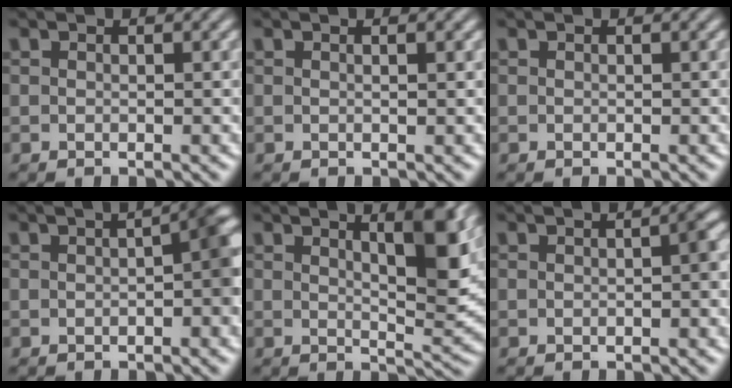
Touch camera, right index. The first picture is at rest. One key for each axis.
{"total": 0.7, "fx": 0.1, "fy": -0.4, "fz": 0.5, "tx": -0.006, "ty": -0.001, "tz": 0.003}
{"total": 0.0}
{"total": 4.2, "fx": 0.1, "fy": 1.1, "fz": 4.1, "tx": -0.031, "ty": 0.015, "tz": -0.003}
{"total": 5.9, "fx": 2.2, "fy": -0.2, "fz": 5.4, "tx": -0.054, "ty": -0.003, "tz": 0.041}
{"total": 1.0, "fx": -0.2, "fy": -0.1, "fz": 1.0, "tx": -0.008, "ty": 0.003, "tz": -0.002}